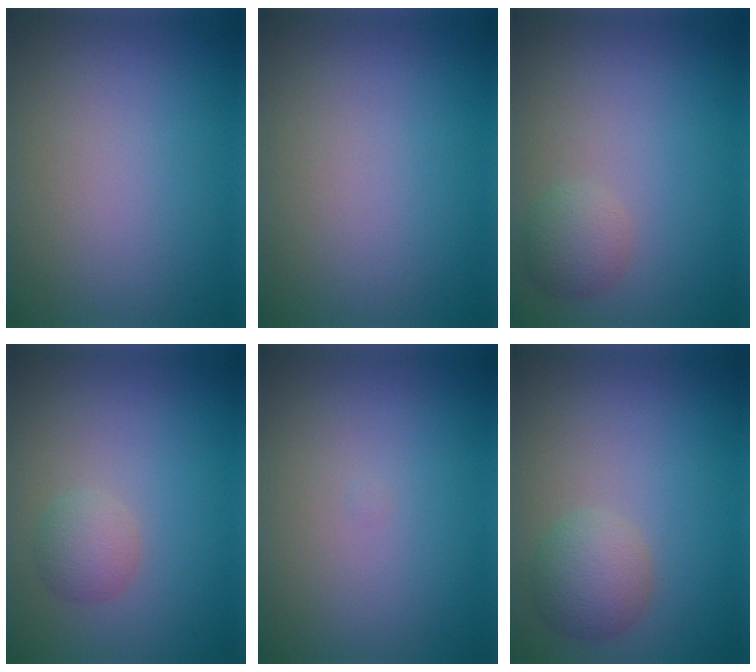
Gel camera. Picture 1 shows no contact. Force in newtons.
{"total": 0.0}
{"total": 2.1, "press": 2.1, "slide": 0.1}
{"total": 2.0, "press": 2.0, "slide": 0.1}
{"total": 0.0}
{"total": 3.1, "press": 3.1, "slide": 0.2}